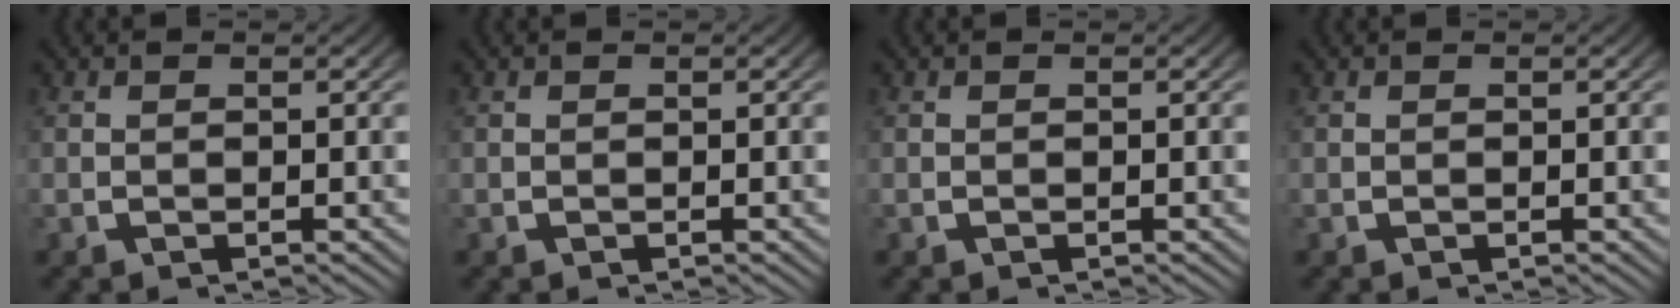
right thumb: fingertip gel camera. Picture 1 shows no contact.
{"total": 0.0}
{"total": 0.0}
{"total": 0.0}